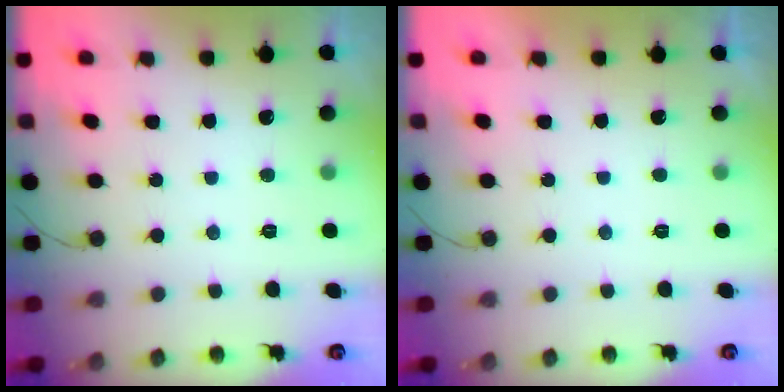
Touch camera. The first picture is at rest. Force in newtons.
{"total": 2.3, "press": 2.2, "slide": 0.4}